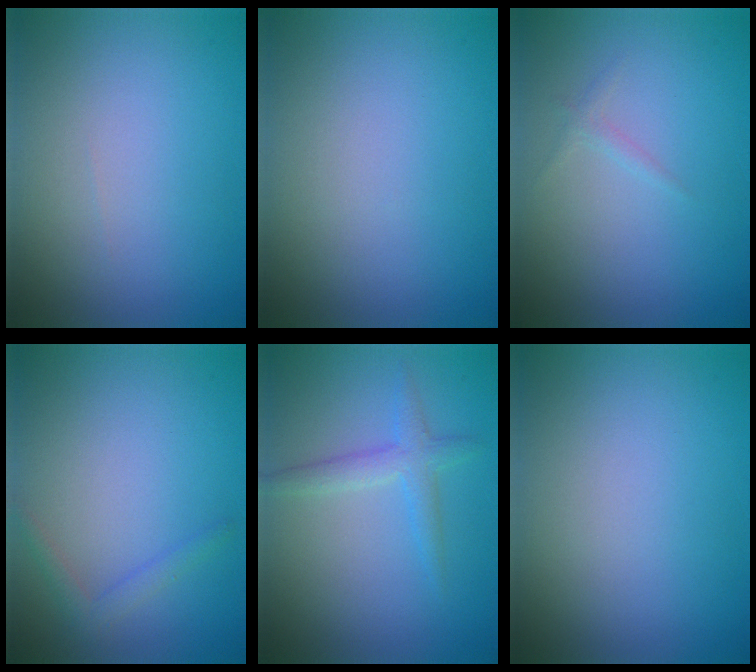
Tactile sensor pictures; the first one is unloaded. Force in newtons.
{"total": 0.0}
{"total": 0.7, "press": 0.7, "slide": 0.1}
{"total": 1.3, "press": 1.3, "slide": 0.1}
{"total": 2.3, "press": 2.3, "slide": 0.1}
{"total": 0.0}